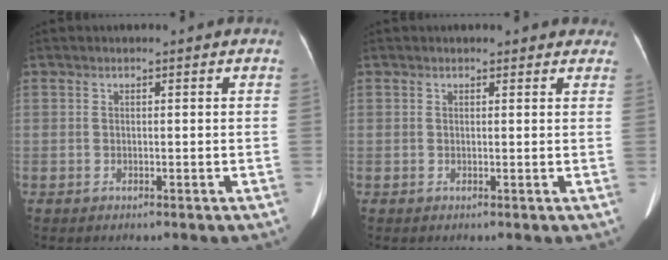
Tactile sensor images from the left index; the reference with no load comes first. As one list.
[{"total": 2.9, "force": [2.5, 1.3, 0.8], "torque": [0.001, 0.005, 0.014]}]